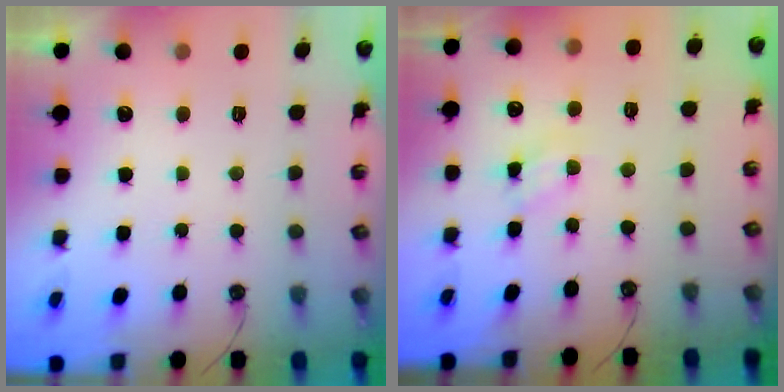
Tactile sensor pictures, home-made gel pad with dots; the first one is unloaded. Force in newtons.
{"total": 4.1, "press": 4.1, "slide": 0.3}